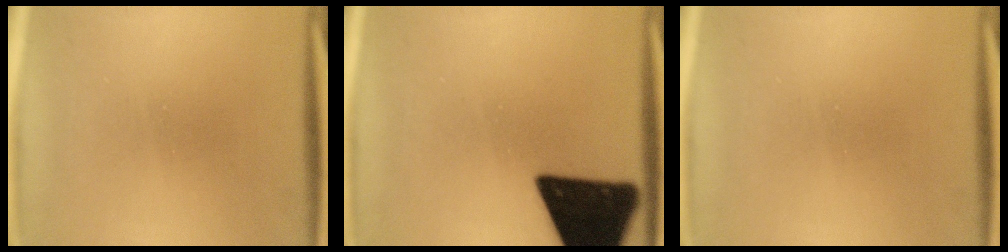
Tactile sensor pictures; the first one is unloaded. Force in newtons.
{"total": 18.9}
{"total": 0.0}